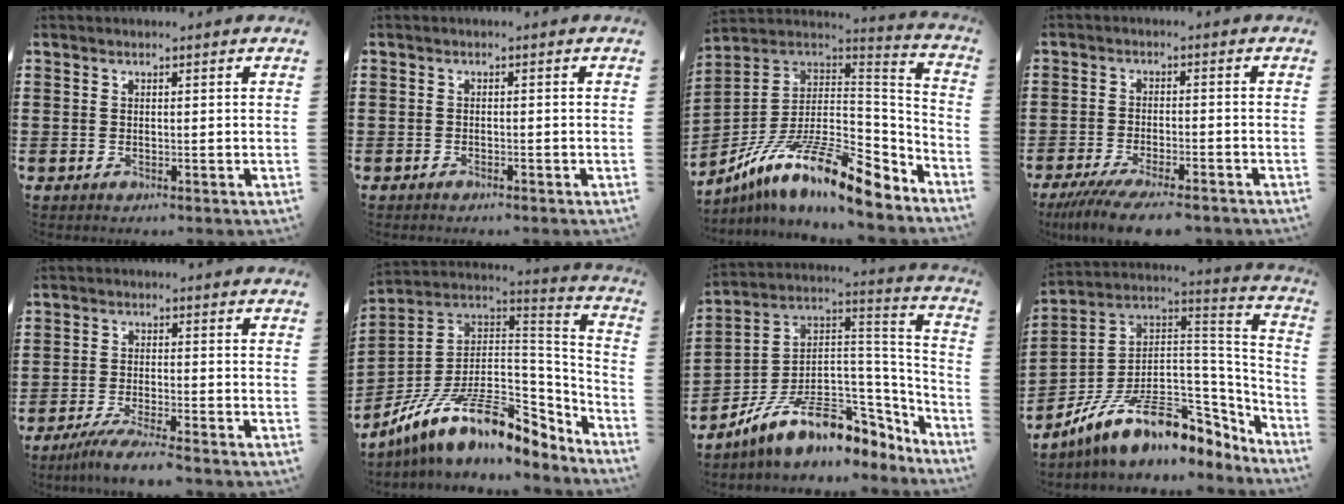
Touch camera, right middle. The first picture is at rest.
{"total": 0.8, "force": [-0.8, 0.2, 0.2], "torque": [-0.006, -0.001, -0.016]}
{"total": 16.1, "force": [-10.1, 4.0, 11.9], "torque": [-0.234, 0.016, -0.185]}
{"total": 5.7, "force": [-5.1, 0.5, 2.7], "torque": [-0.061, -0.013, -0.098]}
{"total": 4.6, "force": [-4.2, -0.2, 1.7], "torque": [-0.042, -0.013, -0.084]}
{"total": 14.4, "force": [-8.2, 5.6, 10.4], "torque": [-0.215, 0.010, -0.149]}
{"total": 11.9, "force": [-6.7, 6.1, 7.7], "torque": [-0.164, 0.002, -0.122]}
{"total": 13.9, "force": [-7.5, 6.8, 9.5], "torque": [-0.190, 0.006, -0.133]}